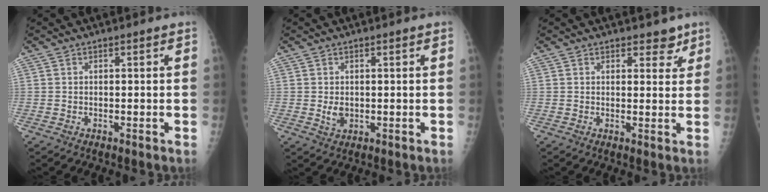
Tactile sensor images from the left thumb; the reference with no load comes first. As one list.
[{"total": 2.5, "force": [0.0, 1.8, 1.6], "torque": [-0.021, -0.004, 0.007]}, {"total": 3.3, "force": [2.4, 1.8, 1.4], "torque": [0.009, -0.013, 0.031]}]